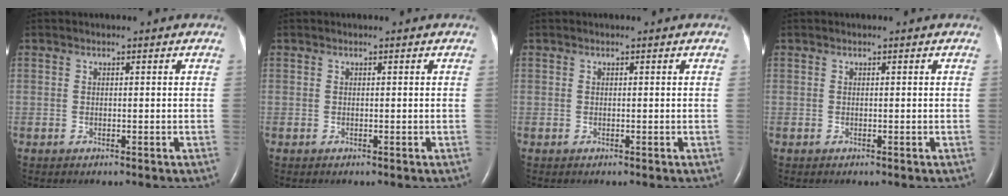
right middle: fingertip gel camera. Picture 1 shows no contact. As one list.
[{"total": 0.0}, {"total": 0.0}, {"total": 0.0}]